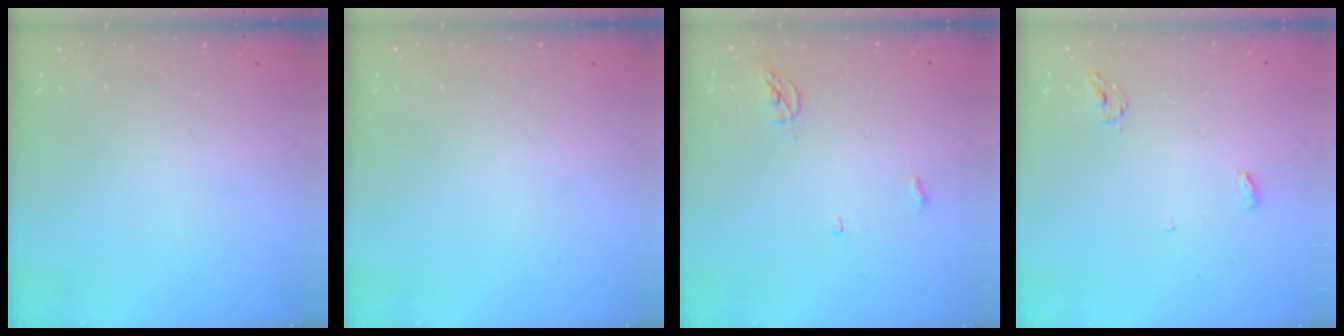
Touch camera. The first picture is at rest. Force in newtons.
{"total": 0.0}
{"total": 3.5, "press": 3.5, "slide": 0.2}
{"total": 3.6, "press": 3.5, "slide": 0.3}